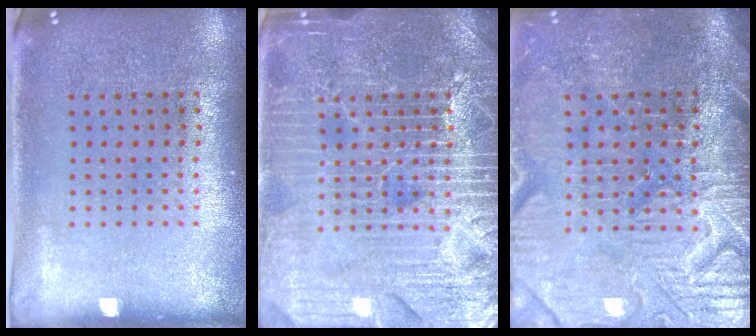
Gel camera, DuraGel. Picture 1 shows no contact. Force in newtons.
{"total": 7.1, "press": 7.1, "slide": 0.8}
{"total": 4.3, "press": 4.0, "slide": 1.6}